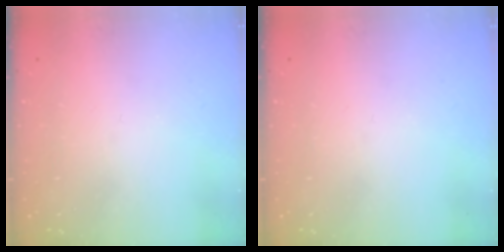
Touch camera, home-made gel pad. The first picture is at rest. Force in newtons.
{"total": 0.0}